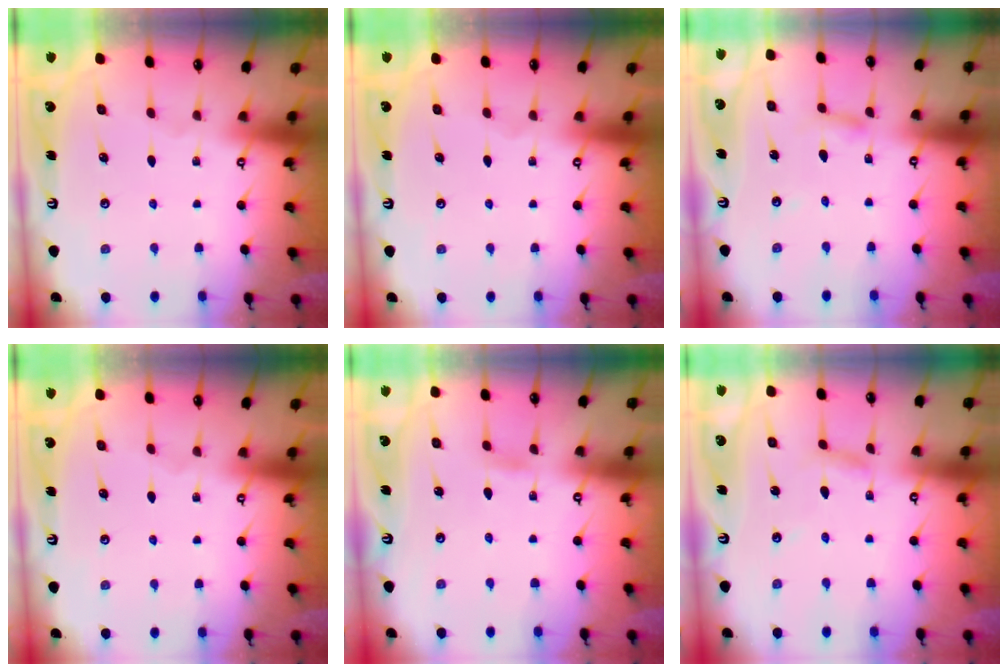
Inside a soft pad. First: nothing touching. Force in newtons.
{"total": 0.0}
{"total": 2.7, "press": 2.7, "slide": 0.3}
{"total": 0.0}
{"total": 2.0, "press": 2.0, "slide": 0.2}
{"total": 3.4, "press": 3.3, "slide": 0.2}